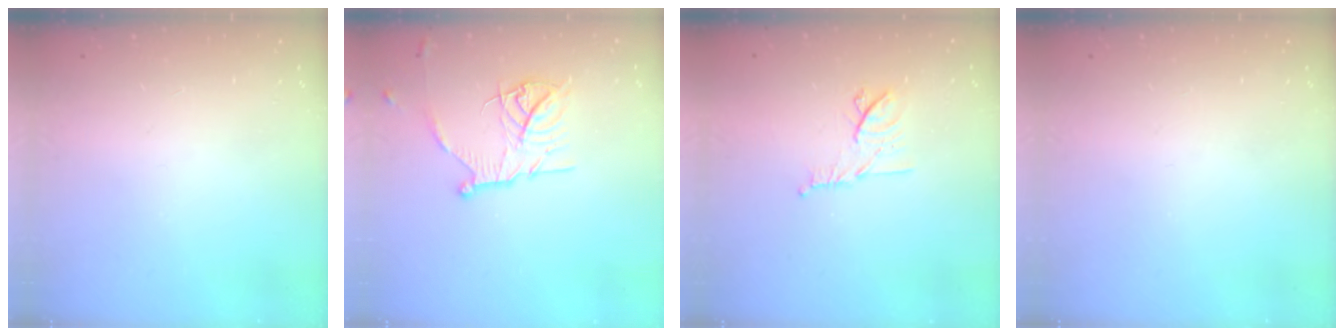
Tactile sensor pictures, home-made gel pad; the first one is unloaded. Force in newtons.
{"total": 14.2, "press": 14.2, "slide": 1.2}
{"total": 9.7, "press": 9.7, "slide": 0.6}
{"total": 0.0}